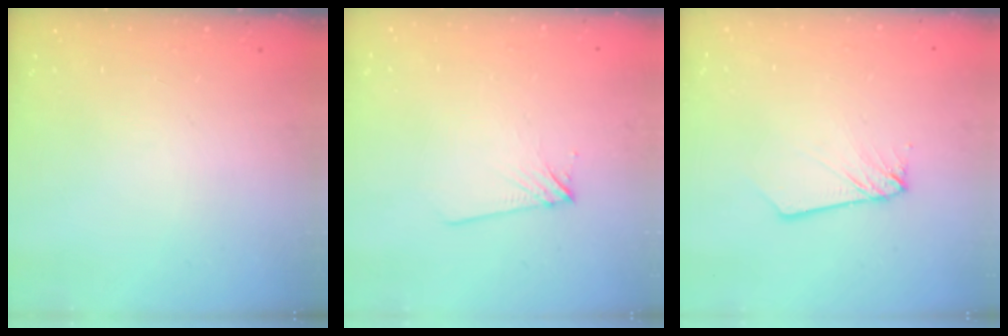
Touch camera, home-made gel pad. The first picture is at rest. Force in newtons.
{"total": 5.0, "press": 5.0, "slide": 0.8}
{"total": 2.6, "press": 2.6, "slide": 0.2}